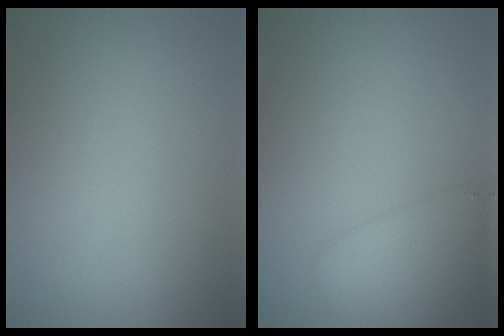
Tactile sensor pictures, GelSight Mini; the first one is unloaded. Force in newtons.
{"total": 3.2, "press": 3.2, "slide": 0.1}